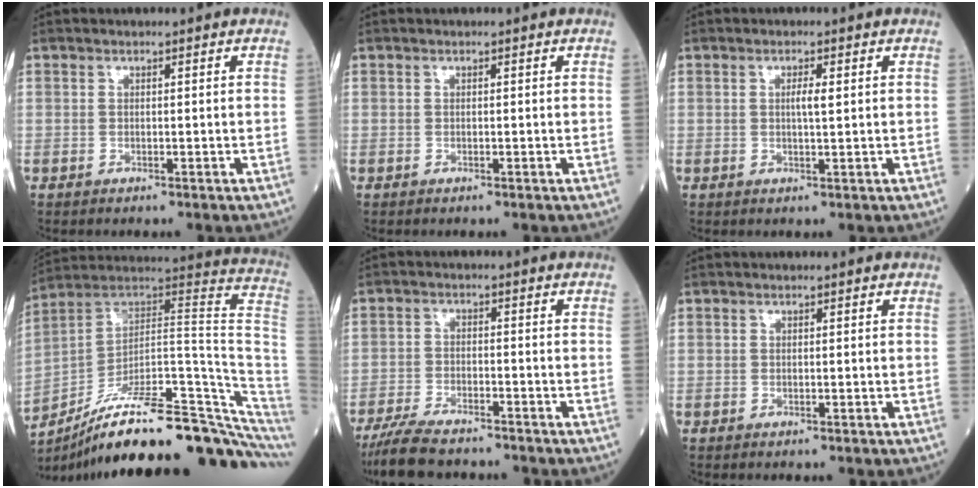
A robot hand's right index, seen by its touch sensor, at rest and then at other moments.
{"total": 0.0}
{"total": 1.8, "force": [0.4, 0.1, 1.8], "torque": [-0.033, 0.001, 0.006]}
{"total": 27.6, "force": [-19.3, 3.8, 19.4], "torque": [-0.185, 0.043, -0.292]}
{"total": 8.9, "force": [-7.7, 1.6, 4.1], "torque": [-0.074, -0.022, -0.131]}
{"total": 0.0}